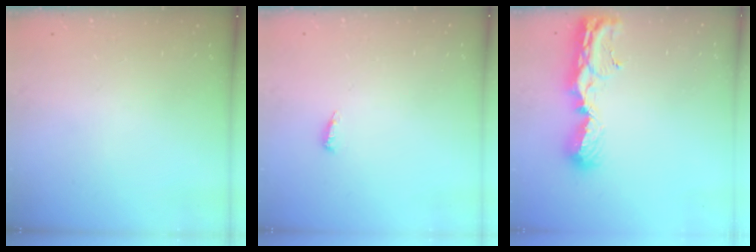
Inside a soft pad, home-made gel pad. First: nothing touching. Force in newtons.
{"total": 4.6, "press": 4.5, "slide": 0.9}
{"total": 10.1, "press": 10.0, "slide": 0.8}